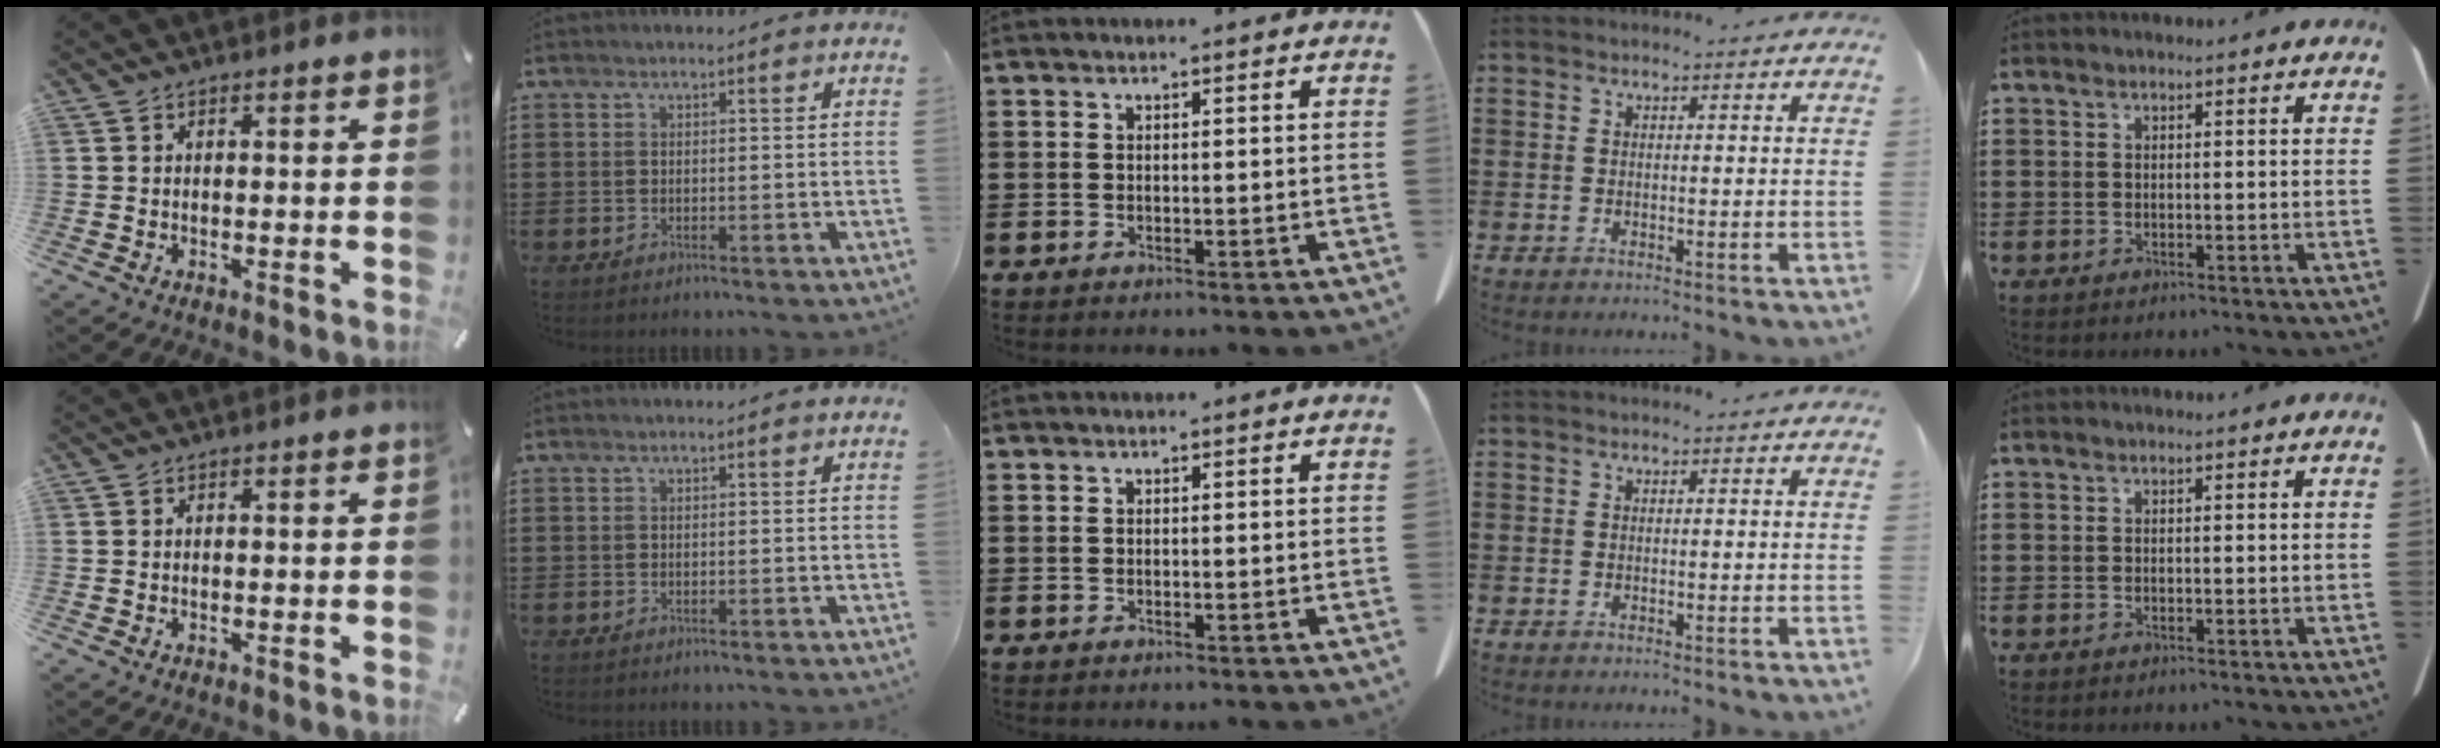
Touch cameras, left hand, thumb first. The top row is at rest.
{}